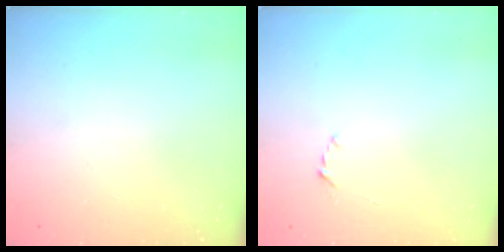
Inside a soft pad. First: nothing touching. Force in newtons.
{"total": 2.2, "press": 2.1, "slide": 0.3}